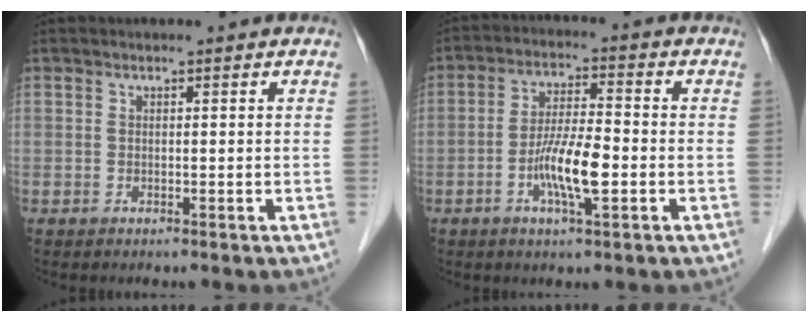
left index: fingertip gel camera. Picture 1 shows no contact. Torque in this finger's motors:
{"motor_torque": [1.48, 0.65, 0.30, 0.15]}